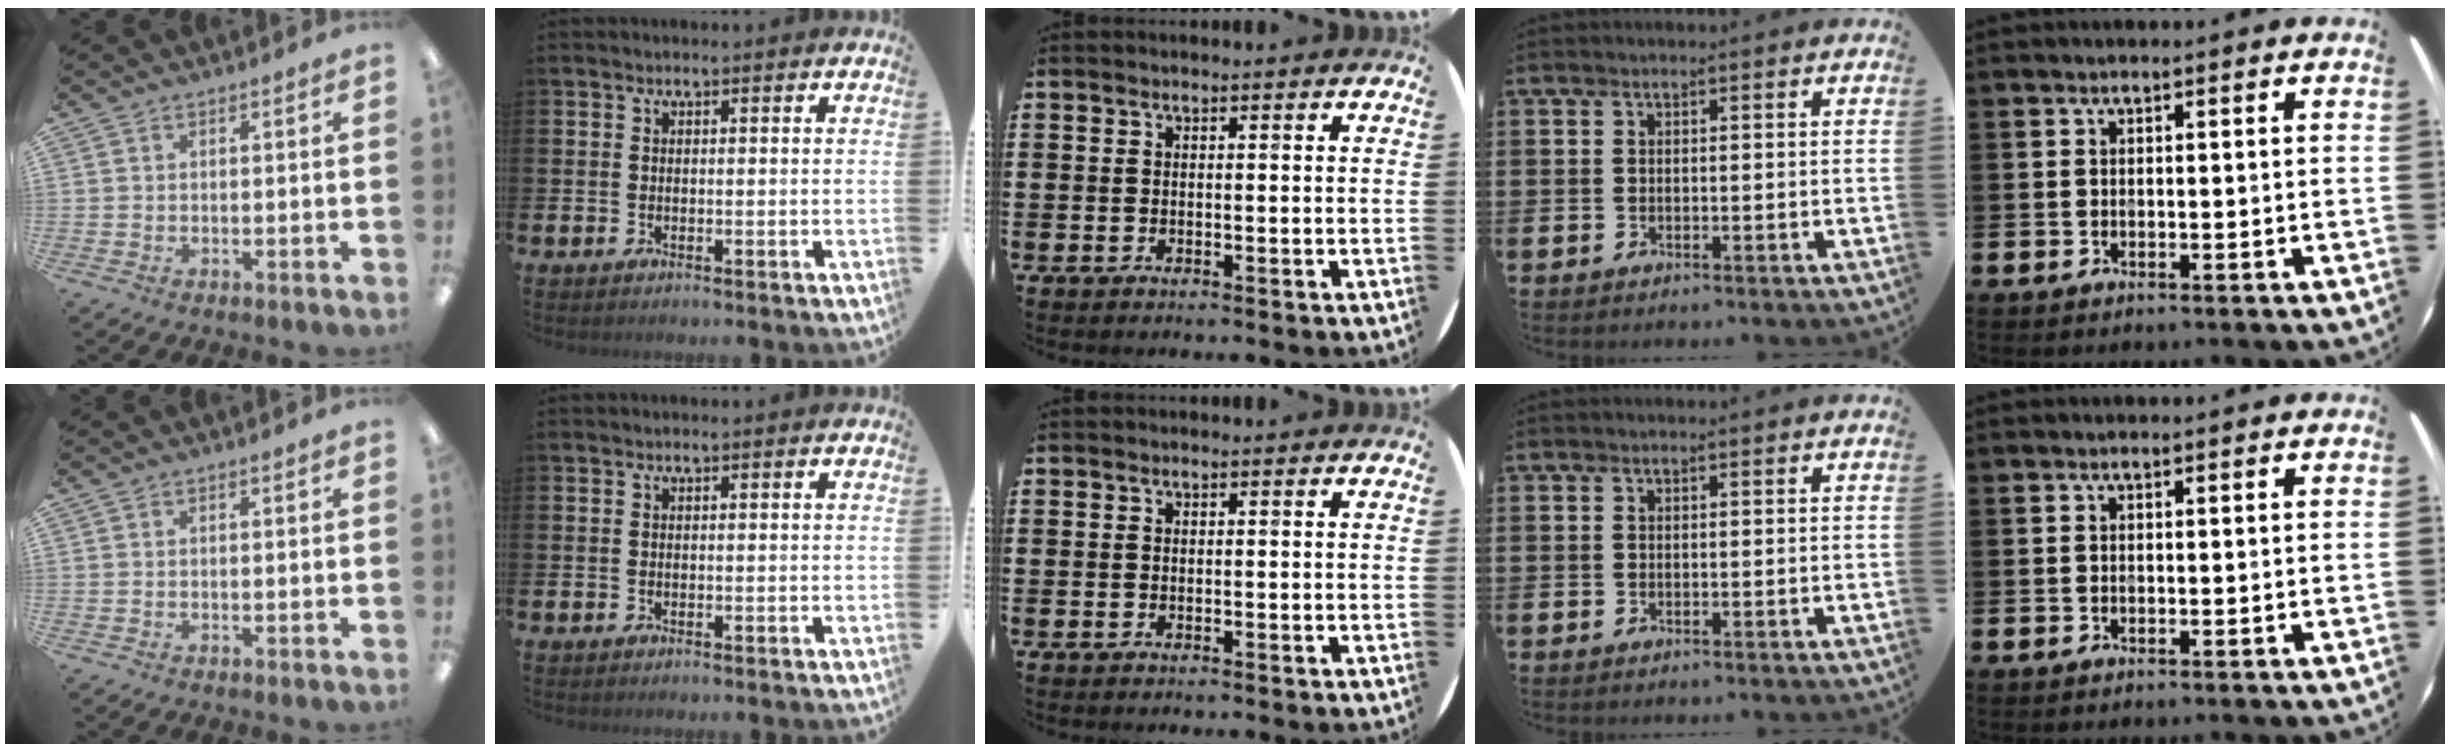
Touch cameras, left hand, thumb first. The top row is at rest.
{}